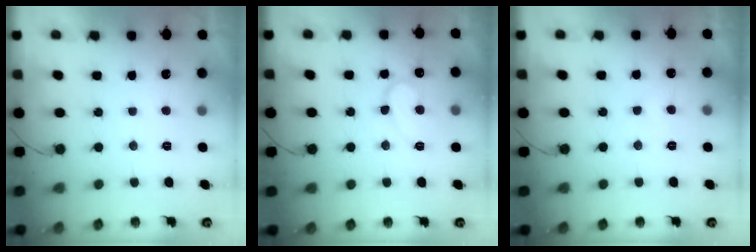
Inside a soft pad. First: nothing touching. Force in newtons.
{"total": 9.4, "press": 9.4, "slide": 1.0}
{"total": 3.8, "press": 3.8, "slide": 0.3}